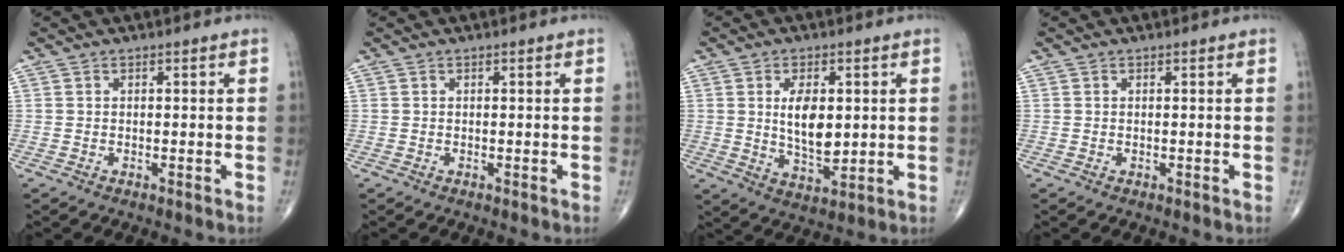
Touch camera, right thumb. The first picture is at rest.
{"total": 0.0}
{"total": 8.9, "force": [1.3, 4.6, 7.5], "torque": [-0.114, -0.017, 0.030]}
{"total": 0.0}